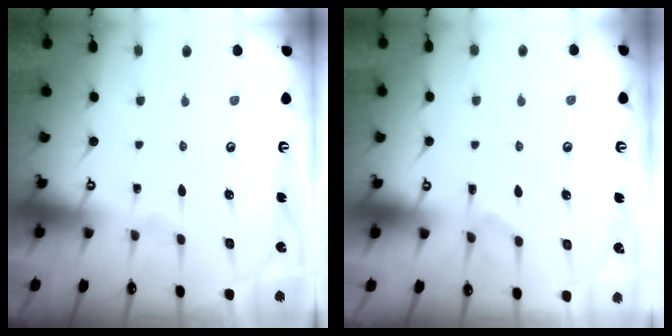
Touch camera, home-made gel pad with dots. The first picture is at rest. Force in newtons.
{"total": 2.3, "press": 2.0, "slide": 1.2}